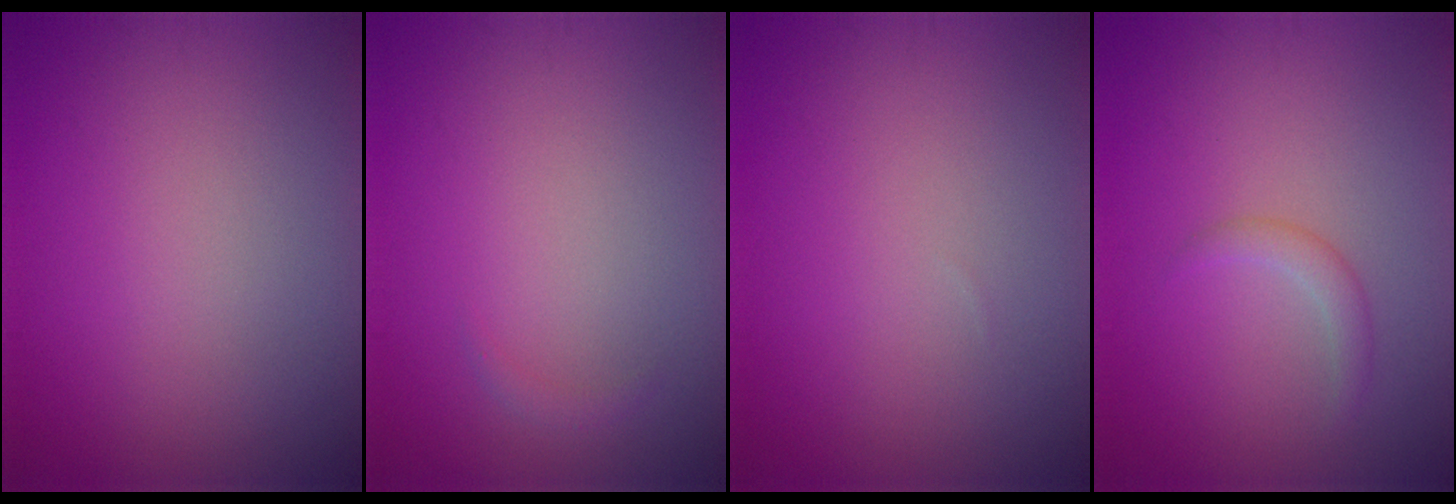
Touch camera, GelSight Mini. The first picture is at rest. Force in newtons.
{"total": 0.6, "press": 0.6, "slide": 0.0}
{"total": 0.0}
{"total": 1.4, "press": 1.4, "slide": 0.0}